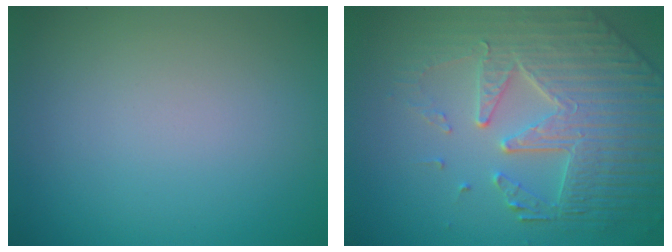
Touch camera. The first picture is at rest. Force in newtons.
{"total": 6.5, "press": 5.4, "slide": 3.6}